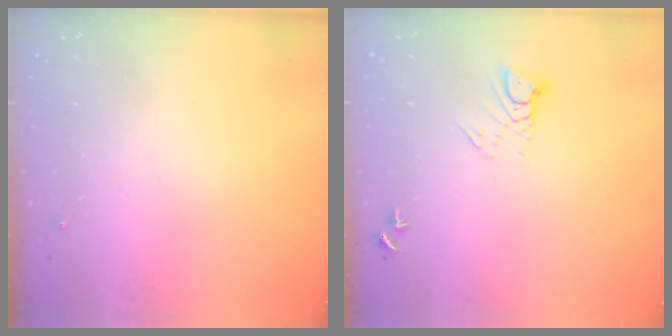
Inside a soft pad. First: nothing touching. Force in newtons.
{"total": 5.5, "press": 5.5, "slide": 0.4}